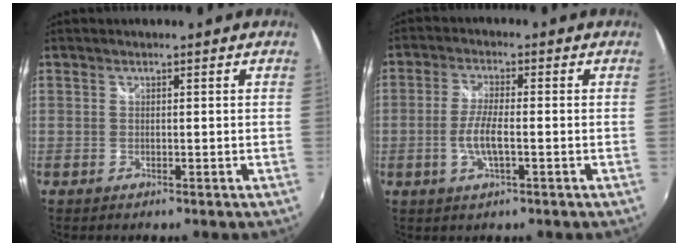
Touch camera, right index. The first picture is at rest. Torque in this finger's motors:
{"motor_torque": [0.21, -0.09, 0.42, 0.08]}